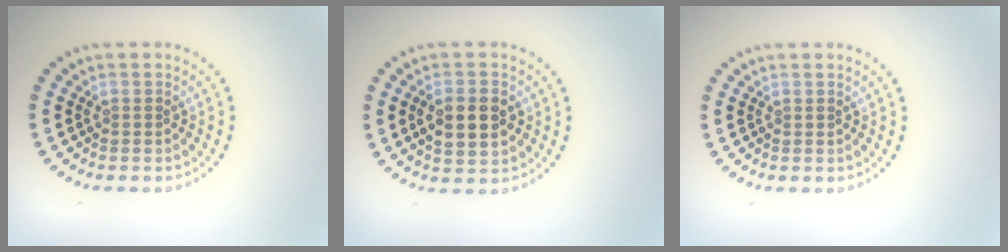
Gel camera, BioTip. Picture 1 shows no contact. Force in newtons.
{"total": 3.8, "press": 3.8, "slide": 0.4}
{"total": 0.0}